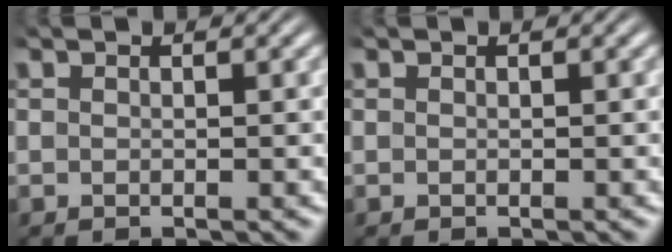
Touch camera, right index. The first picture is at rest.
{"total": 0.0}